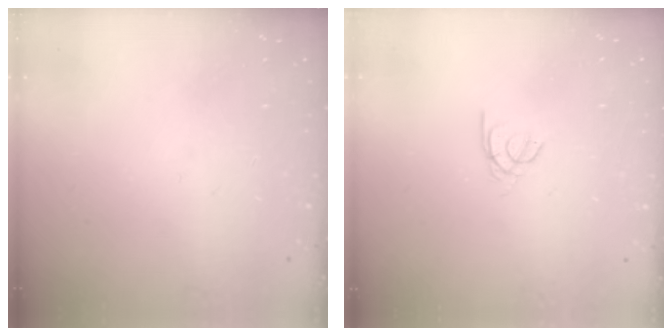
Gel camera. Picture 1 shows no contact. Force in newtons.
{"total": 2.1, "press": 2.1, "slide": 0.2}